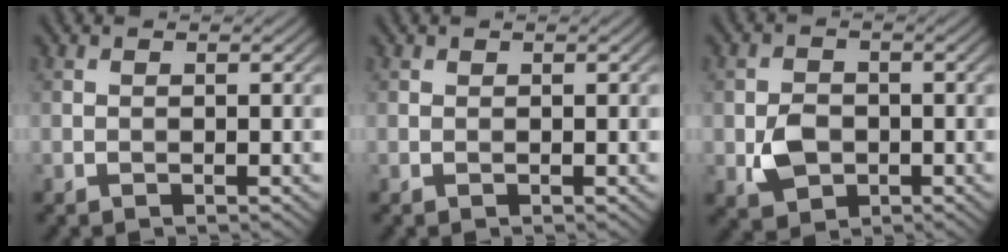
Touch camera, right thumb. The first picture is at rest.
{"total": 0.0}
{"total": 4.2, "force": [-1.1, 3.2, 2.4], "torque": [-0.052, -0.009, -0.021]}